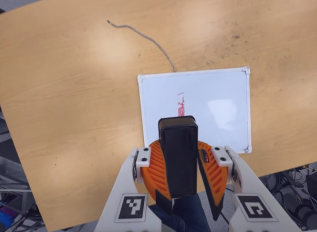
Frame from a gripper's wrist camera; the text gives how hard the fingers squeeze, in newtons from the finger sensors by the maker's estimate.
{"total": 11.2, "left": 11.0, "right": 11.4}